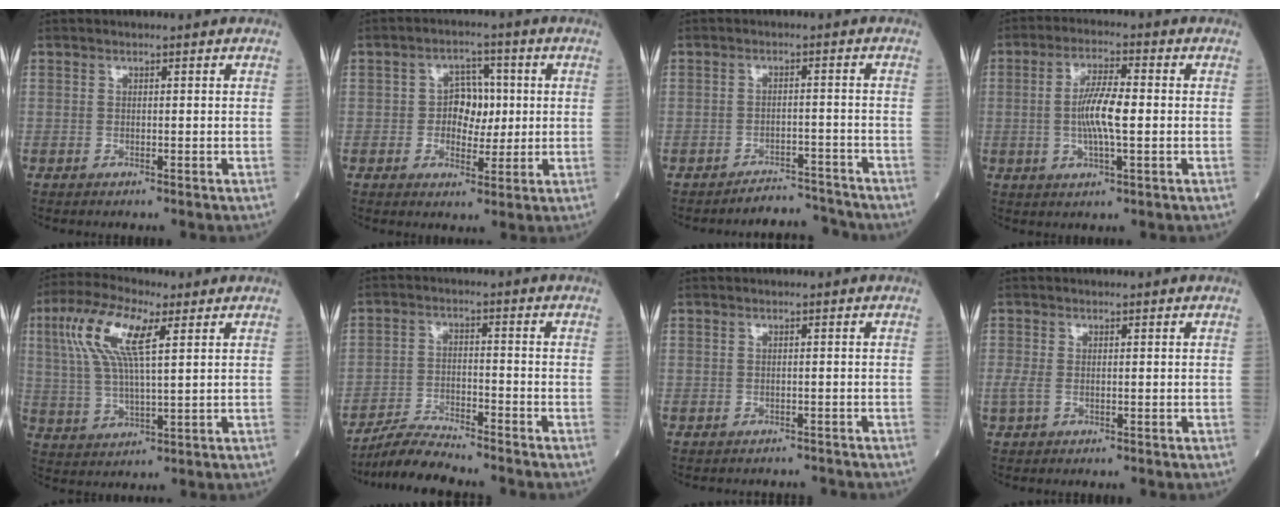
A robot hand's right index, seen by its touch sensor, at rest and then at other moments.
{"total": 5.6, "force": [0.2, 3.9, 4.0], "torque": [-0.056, 0.013, 0.003]}
{"total": 4.7, "force": [-4.6, 0.2, -1.0], "torque": [0.025, 0.011, -0.069]}
{"total": 7.3, "force": [-0.3, 1.3, 7.2], "torque": [-0.139, 0.002, -0.010]}
{"total": 11.2, "force": [4.2, 2.6, 10.0], "torque": [-0.219, 0.020, 0.080]}
{"total": 6.3, "force": [-6.2, -0.2, 1.5], "torque": [-0.028, -0.014, -0.115]}
{"total": 4.1, "force": [-3.8, 1.3, 0.6], "torque": [0.002, -0.002, -0.046]}
{"total": 1.4, "force": [-0.4, 0.8, 1.1], "torque": [-0.030, -0.001, -0.007]}